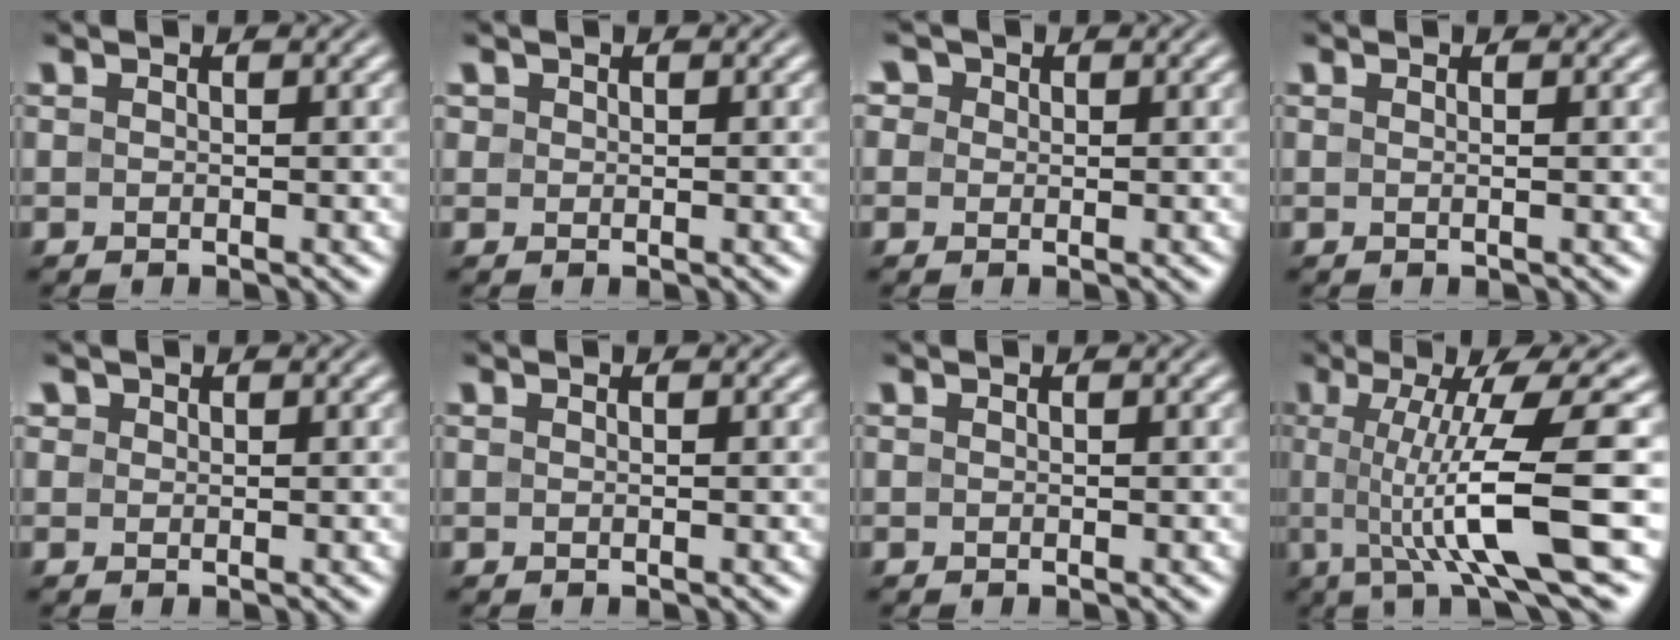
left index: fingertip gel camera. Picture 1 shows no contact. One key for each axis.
{"total": 0.6, "fx": 0.4, "fy": 0.5, "fz": 0.1, "tx": 0.002, "ty": 0.001, "tz": 0.006}
{"total": 2.4, "fx": 1.2, "fy": 1.9, "fz": 0.9, "tx": -0.019, "ty": 0.013, "tz": -0.001}
{"total": 0.9, "fx": 0.1, "fy": 0.3, "fz": 0.8, "tx": -0.008, "ty": 0.002, "tz": -0.005}
{"total": 0.9, "fx": 0.5, "fy": 0.7, "fz": 0.2, "tx": 0.000, "ty": 0.000, "tz": 0.004}
{"total": 0.0}
{"total": 0.0}
{"total": 10.5, "fx": -0.6, "fy": 2.0, "fz": 10.3, "tx": -0.142, "ty": -0.003, "tz": -0.008}